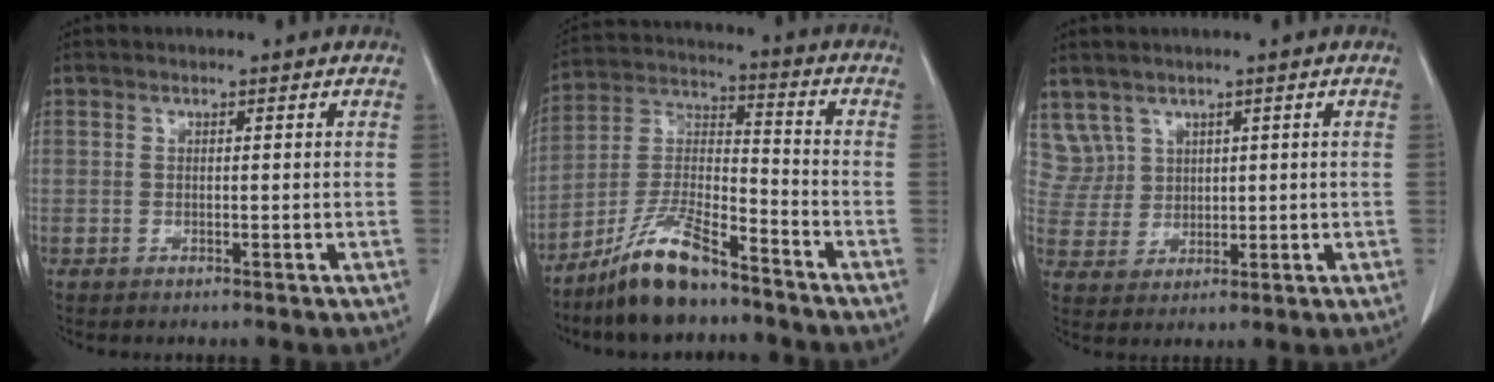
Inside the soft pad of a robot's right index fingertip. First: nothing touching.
{"total": 11.9, "force": [-9.1, 2.5, 7.2], "torque": [-0.153, -0.002, -0.172]}
{"total": 0.6, "force": [0.3, 0.5, 0.1], "torque": [0.007, -0.001, 0.004]}